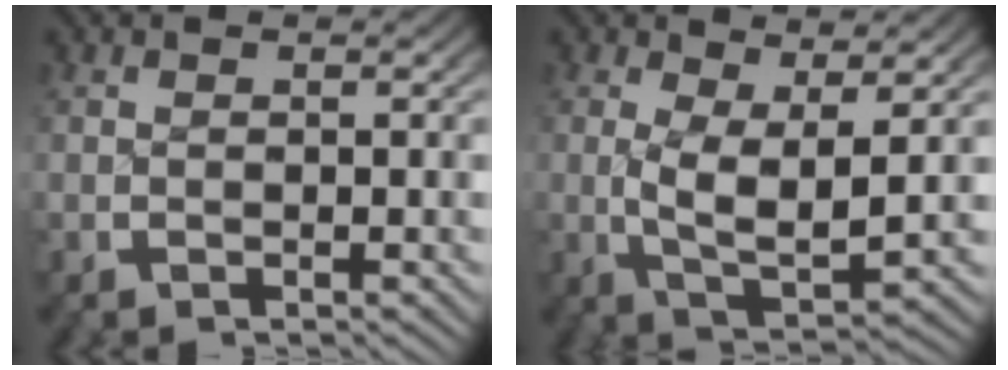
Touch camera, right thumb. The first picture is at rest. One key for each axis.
{"total": 5.6, "fx": 0.8, "fy": 2.7, "fz": 4.9, "tx": -0.106, "ty": -0.029, "tz": 0.024}